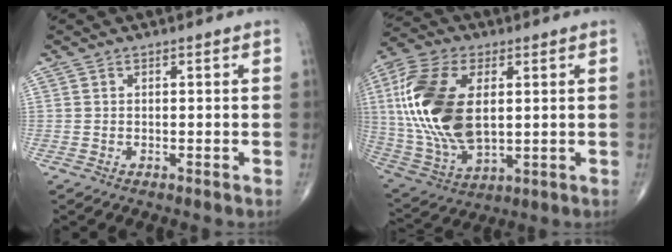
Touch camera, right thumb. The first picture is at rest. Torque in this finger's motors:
{"motor_torque": [-1.14, 2.06, 2.16, 0.61, 0.72]}